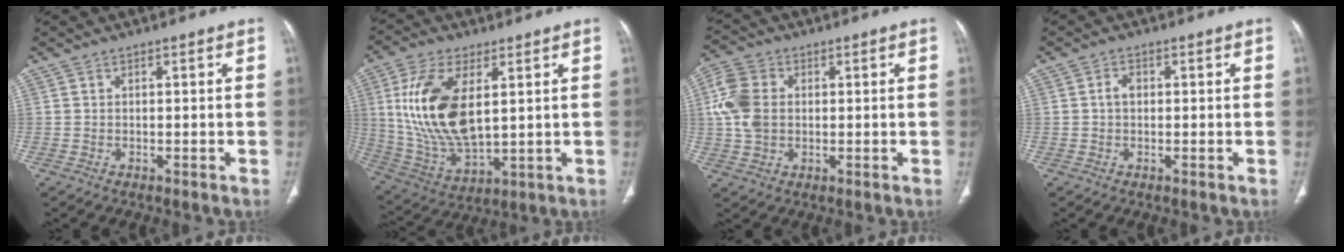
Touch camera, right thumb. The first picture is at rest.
{"total": 17.9, "force": [3.9, 8.9, 15.0], "torque": [-0.299, -0.019, 0.086]}
{"total": 8.6, "force": [0.7, 6.4, 5.8], "torque": [-0.126, 0.012, 0.012]}
{"total": 2.0, "force": [0.1, 1.4, 1.4], "torque": [-0.022, 0.008, 0.000]}